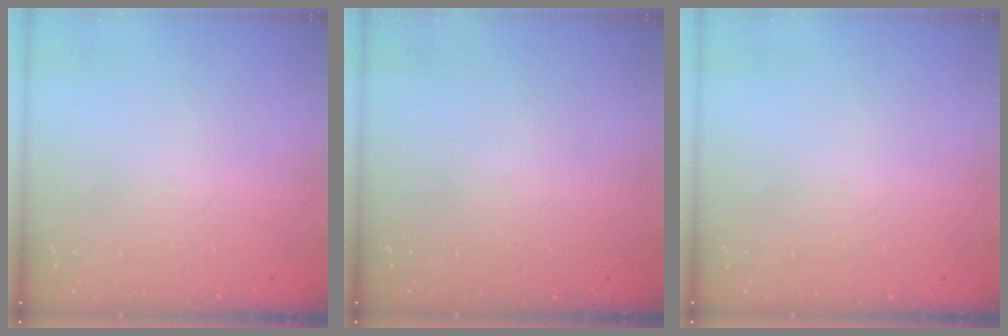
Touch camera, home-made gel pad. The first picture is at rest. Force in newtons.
{"total": 0.0}
{"total": 0.0}